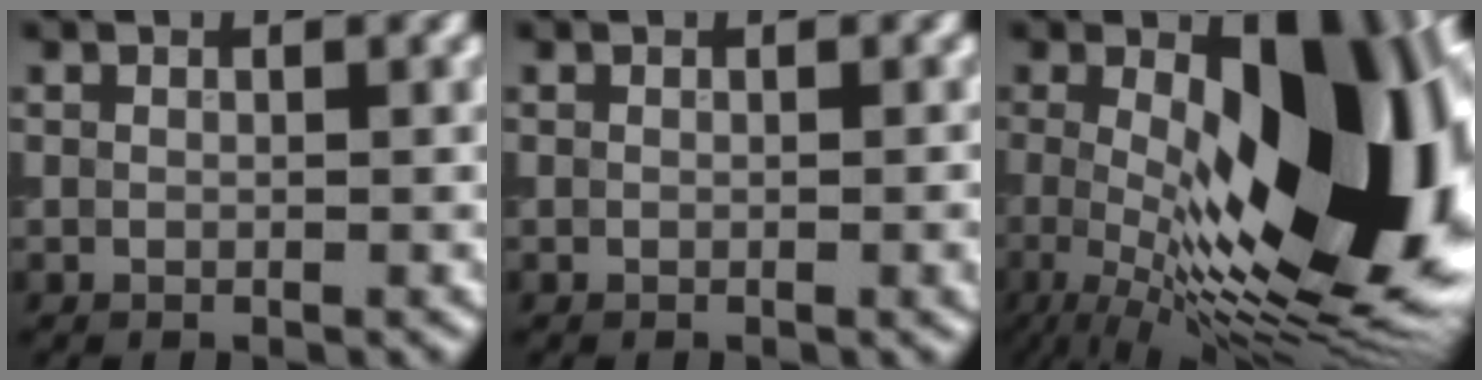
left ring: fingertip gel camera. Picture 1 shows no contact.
{"total": 1.1, "force": [-0.1, 0.3, 1.1], "torque": [-0.011, -0.001, -0.001]}
{"total": 16.9, "force": [-0.4, 7.0, 15.4], "torque": [-0.202, 0.010, -0.013]}